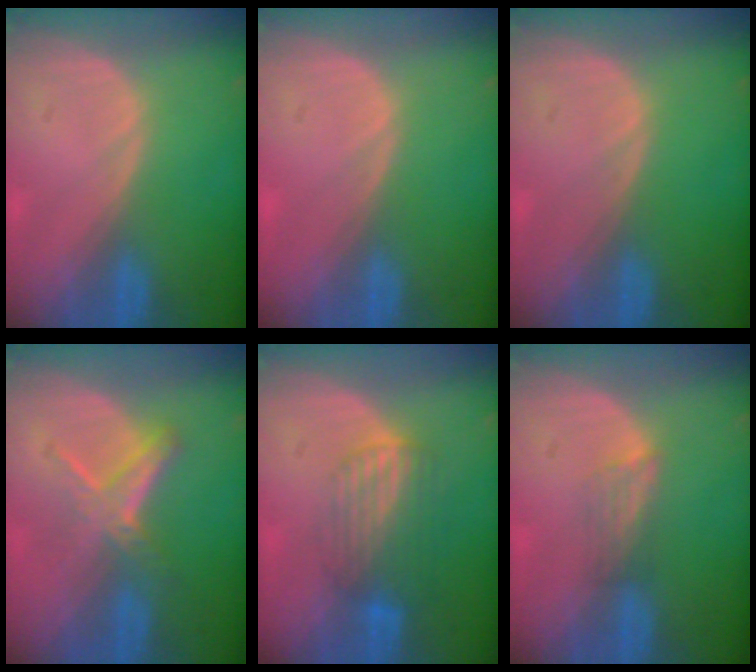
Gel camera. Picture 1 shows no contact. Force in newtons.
{"total": 0.6, "press": 0.2, "slide": 0.5}
{"total": 0.0}
{"total": 5.0, "press": 4.9, "slide": 0.8}
{"total": 7.0, "press": 5.9, "slide": 3.8}
{"total": 2.4, "press": 1.9, "slide": 1.5}